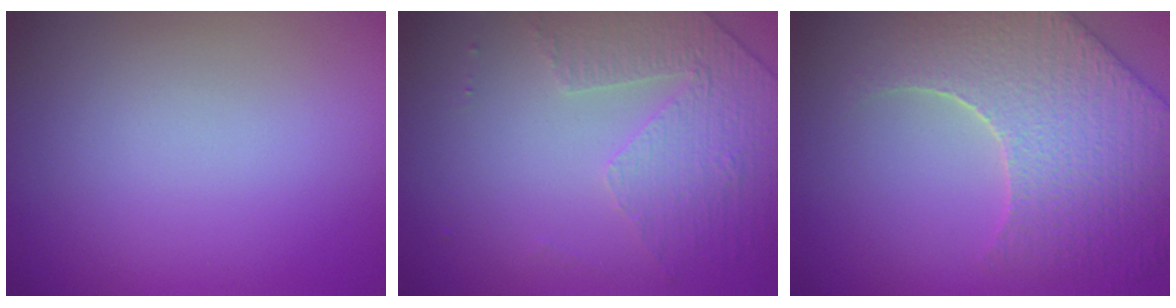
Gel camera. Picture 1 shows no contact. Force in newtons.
{"total": 4.7, "press": 3.1, "slide": 3.6}
{"total": 7.7, "press": 6.1, "slide": 4.6}